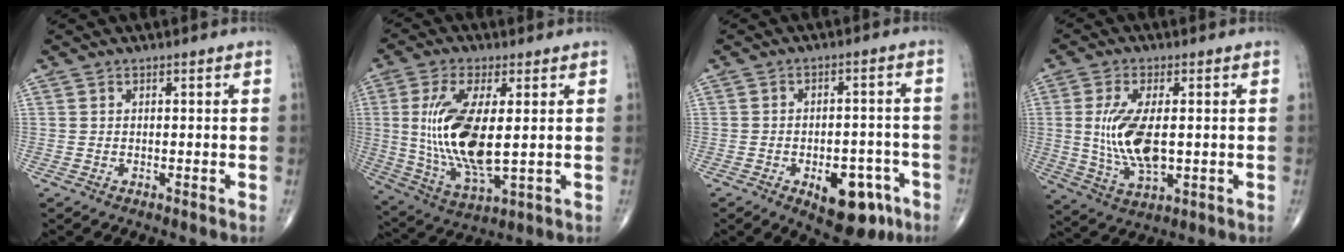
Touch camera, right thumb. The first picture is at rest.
{"total": 16.1, "force": [1.2, 6.0, 14.9], "torque": [-0.311, -0.020, 0.035]}
{"total": 11.9, "force": [-5.6, 6.3, 8.5], "torque": [-0.084, 0.032, -0.065]}
{"total": 11.5, "force": [0.3, 5.1, 10.3], "torque": [-0.210, -0.013, 0.013]}